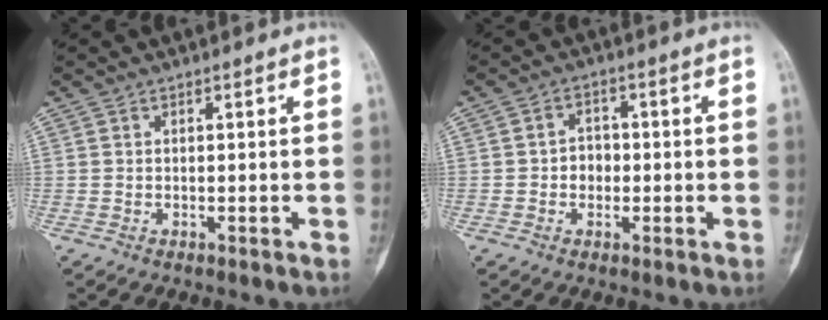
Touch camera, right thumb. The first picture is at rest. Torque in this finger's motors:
{"motor_torque": [-0.10, -0.30, -0.68, -0.29, -0.14]}